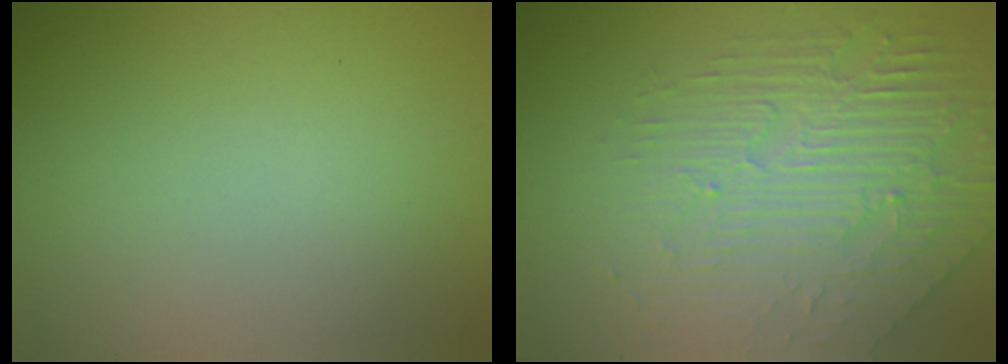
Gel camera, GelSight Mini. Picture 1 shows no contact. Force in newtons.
{"total": 4.6, "press": 4.2, "slide": 1.9}